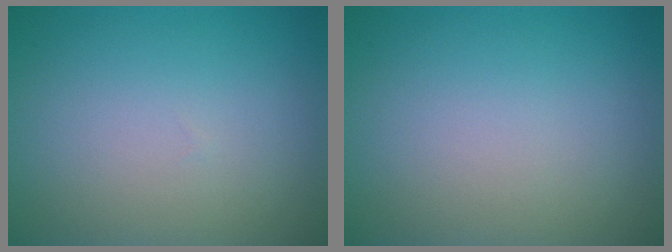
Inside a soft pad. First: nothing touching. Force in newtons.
{"total": 0.0}